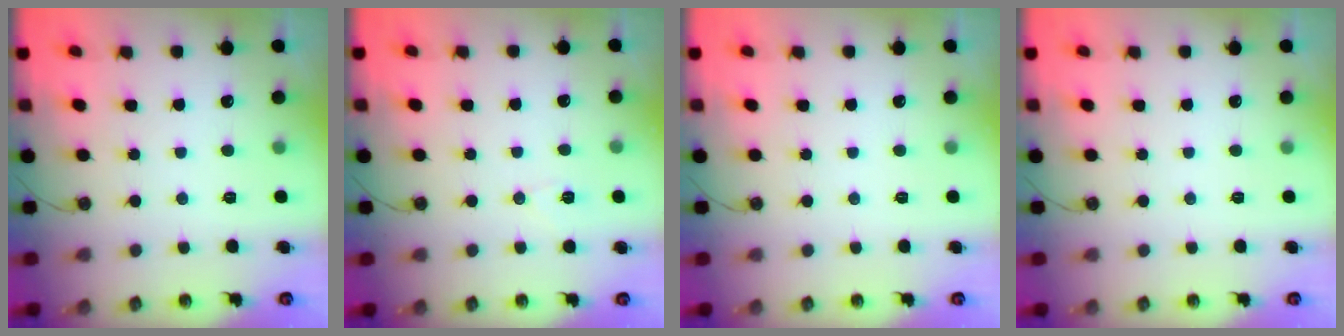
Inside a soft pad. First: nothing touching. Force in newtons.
{"total": 6.3, "press": 6.2, "slide": 1.1}
{"total": 0.0}
{"total": 0.0}